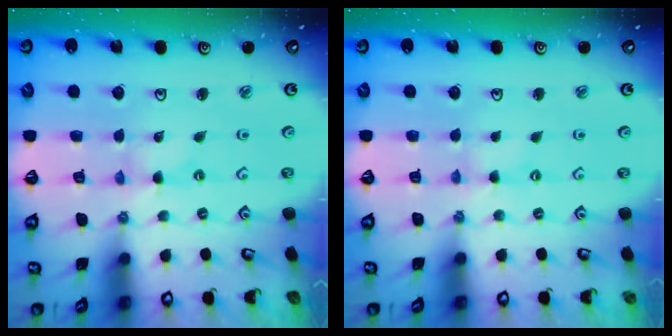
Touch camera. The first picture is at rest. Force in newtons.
{"total": 1.1, "press": 1.1, "slide": 0.2}